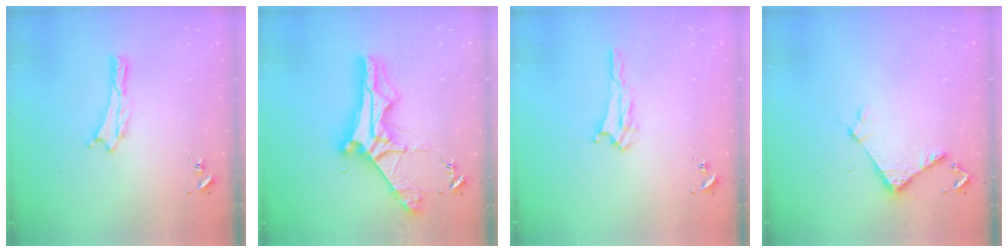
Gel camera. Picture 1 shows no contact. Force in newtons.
{"total": 9.4, "press": 9.4, "slide": 1.0}
{"total": 1.7, "press": 1.7, "slide": 0.2}
{"total": 3.9, "press": 3.9, "slide": 0.3}